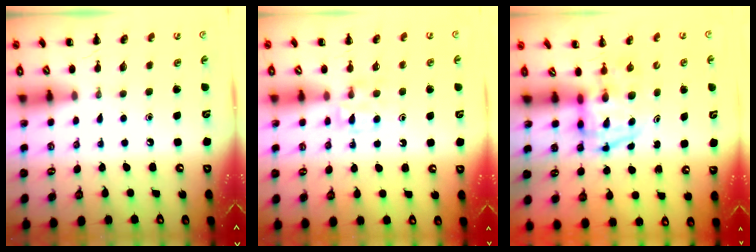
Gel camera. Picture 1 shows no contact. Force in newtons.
{"total": 6.3, "press": 6.1, "slide": 1.6}
{"total": 3.7, "press": 3.7, "slide": 0.6}